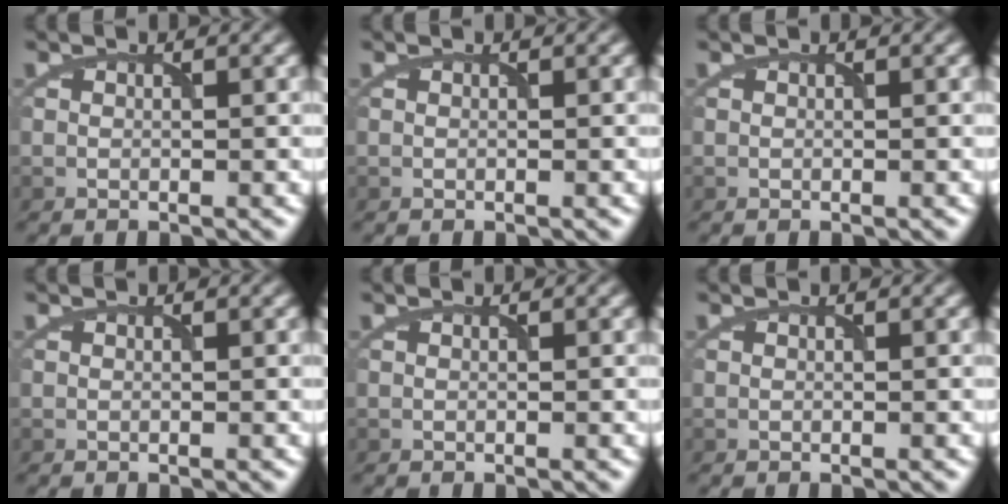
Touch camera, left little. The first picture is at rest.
{"total": 0.0}
{"total": 0.0}
{"total": 0.0}
{"total": 0.0}
{"total": 0.0}